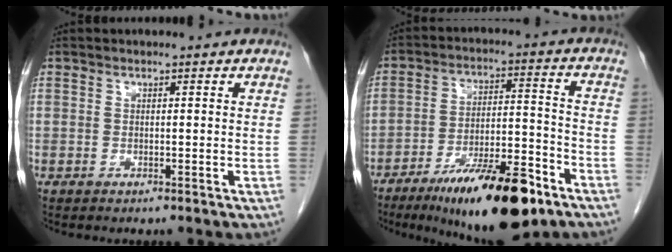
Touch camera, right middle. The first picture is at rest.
{"total": 17.3, "force": [-11.1, 3.6, 12.7], "torque": [-0.183, -0.006, -0.182]}